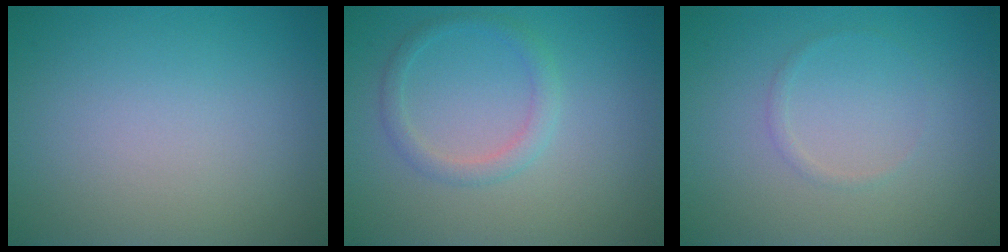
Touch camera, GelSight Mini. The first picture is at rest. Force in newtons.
{"total": 1.9, "press": 1.8, "slide": 0.1}
{"total": 0.6, "press": 0.6, "slide": 0.1}